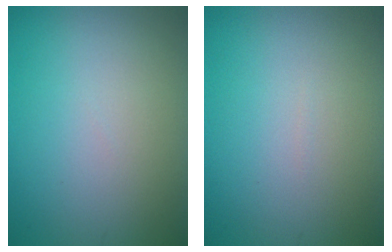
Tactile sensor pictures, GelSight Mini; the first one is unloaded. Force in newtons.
{"total": 0.0}